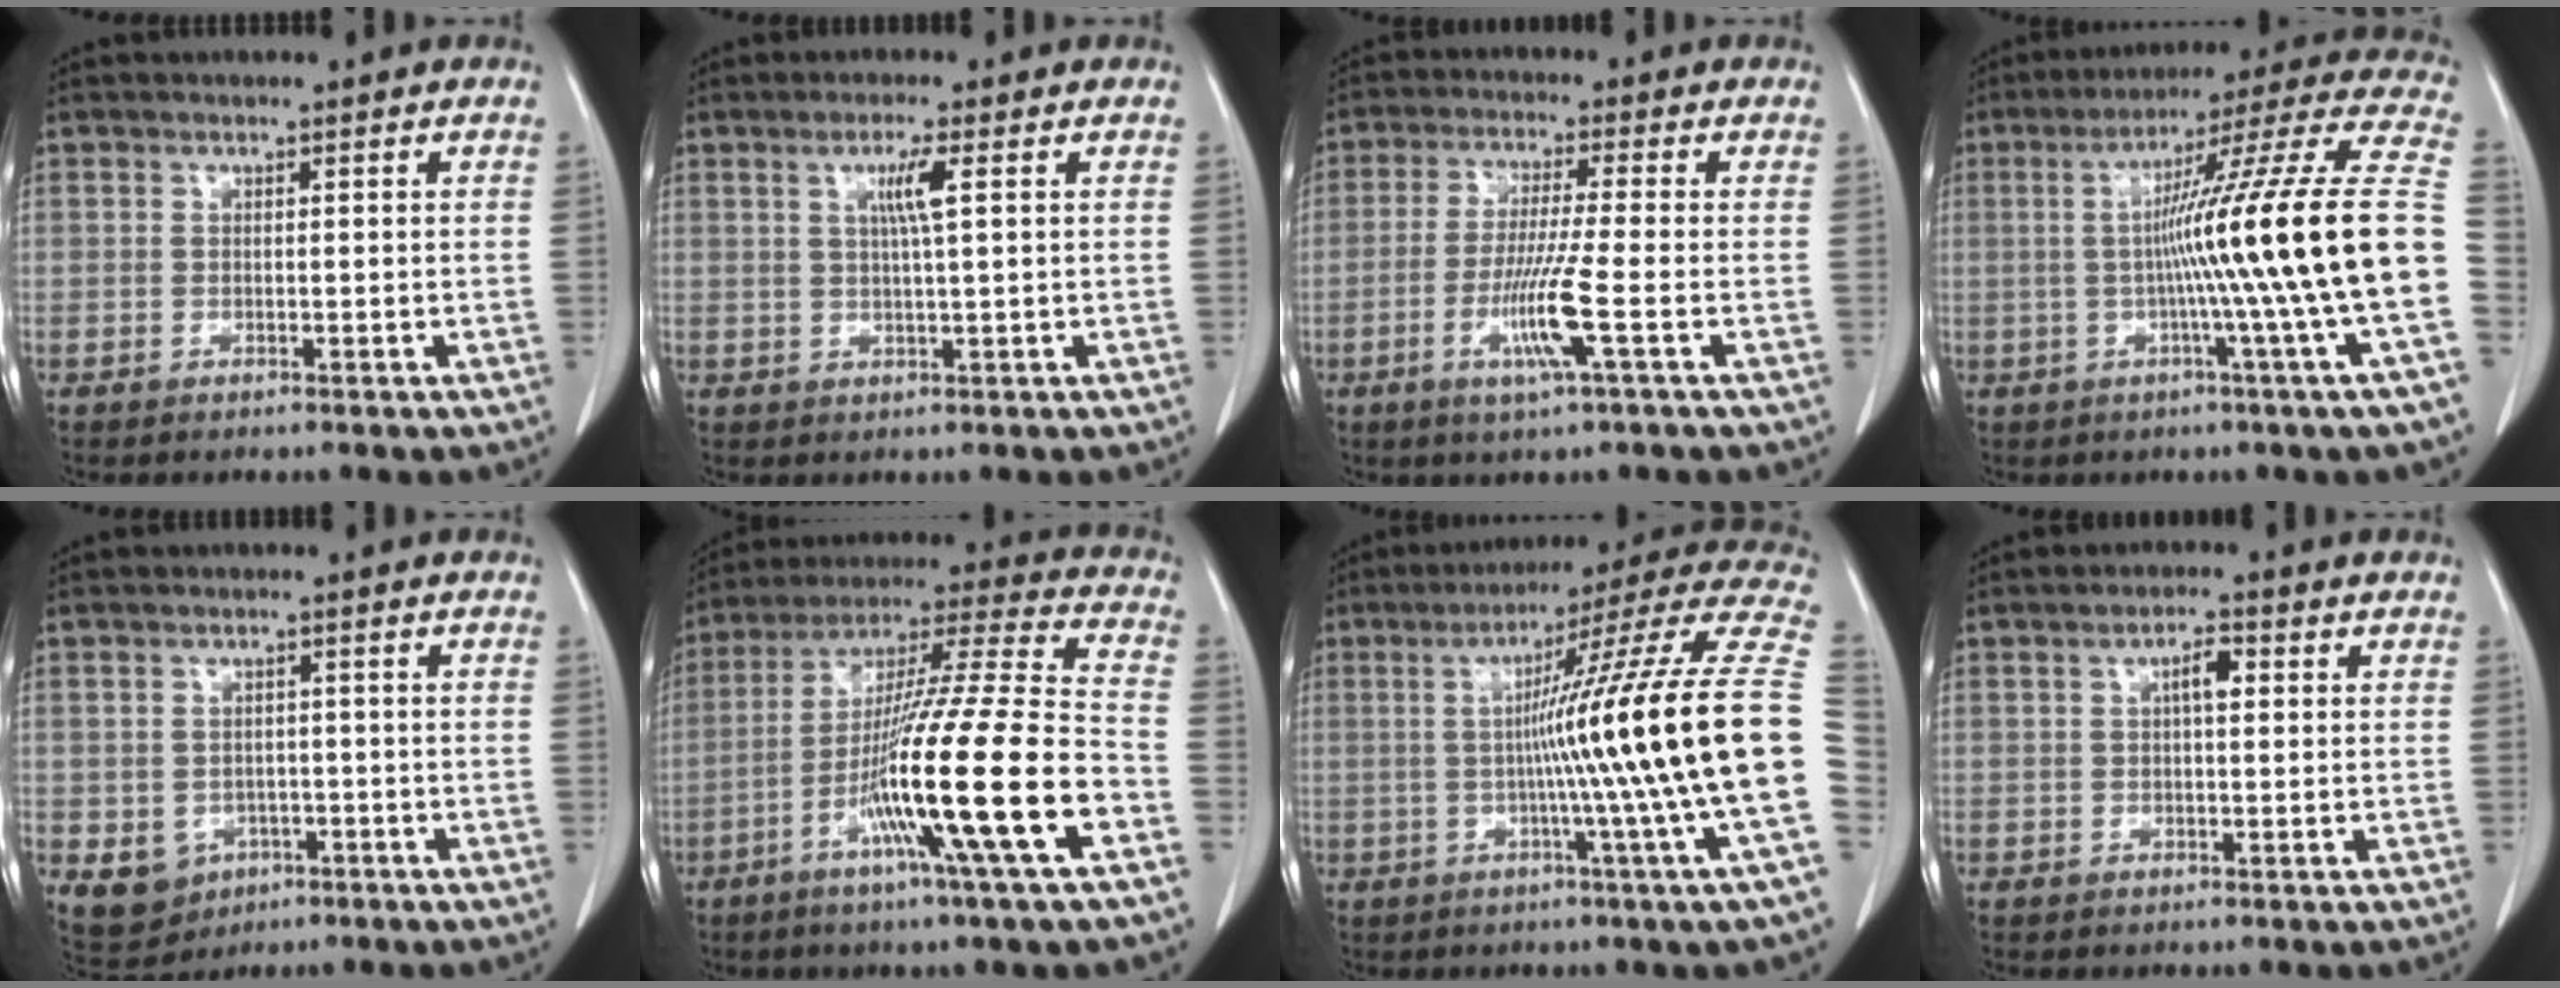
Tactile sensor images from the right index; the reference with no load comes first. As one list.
[{"total": 3.6, "force": [1.1, -0.4, 3.4], "torque": [-0.065, -0.001, 0.020]}, {"total": 8.0, "force": [-2.6, -1.0, 7.5], "torque": [-0.147, -0.016, -0.051]}, {"total": 23.0, "force": [-2.4, -3.0, 22.7], "torque": [-0.282, 0.011, -0.057]}, {"total": 6.9, "force": [-2.7, 6.0, 2.3], "torque": [-0.043, 0.005, -0.027]}, {"total": 22.0, "force": [-8.0, -0.8, 20.5], "torque": [-0.360, -0.026, -0.149]}, {"total": 24.6, "force": [-1.7, -2.8, 24.3], "torque": [-0.261, 0.011, -0.049]}, {"total": 2.9, "force": [0.6, 0.9, 2.7], "torque": [-0.048, 0.007, 0.009]}]